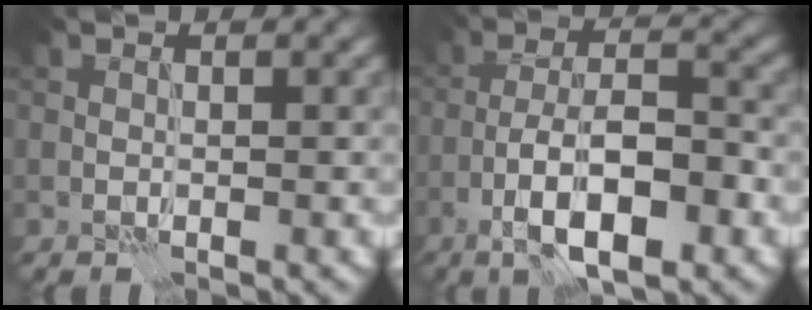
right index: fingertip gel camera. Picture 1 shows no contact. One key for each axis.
{"total": 7.5, "fx": -3.6, "fy": 2.4, "fz": 6.1, "tx": -0.102, "ty": 0.009, "tz": -0.066}